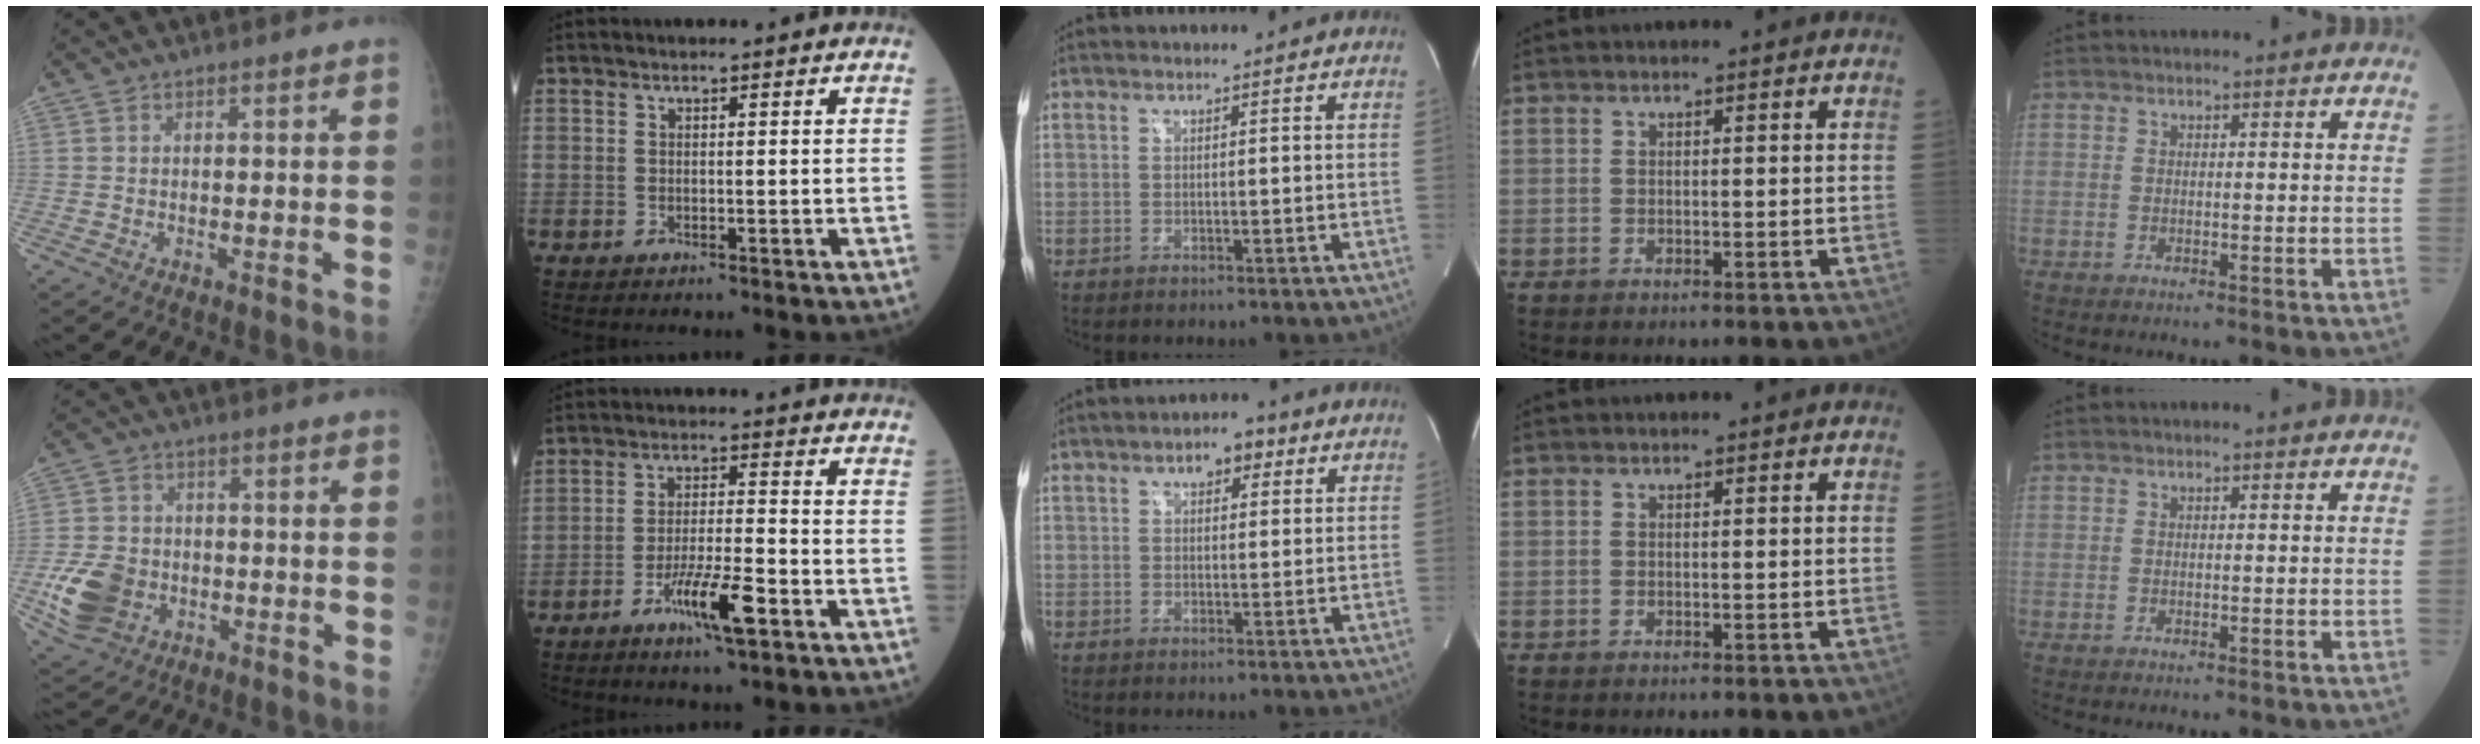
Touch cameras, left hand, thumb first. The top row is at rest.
{"thumb": {"total": 10.5, "force": [-2.9, 8.2, 5.8], "torque": [-0.102, 0.009, -0.051]}, "index": {"total": 7.7, "force": [-4.2, 0.7, 6.4], "torque": [-0.123, -0.009, -0.073]}, "middle": {"total": 3.9, "force": [1.9, 1.9, 2.7], "torque": [-0.042, 0.017, 0.028]}}